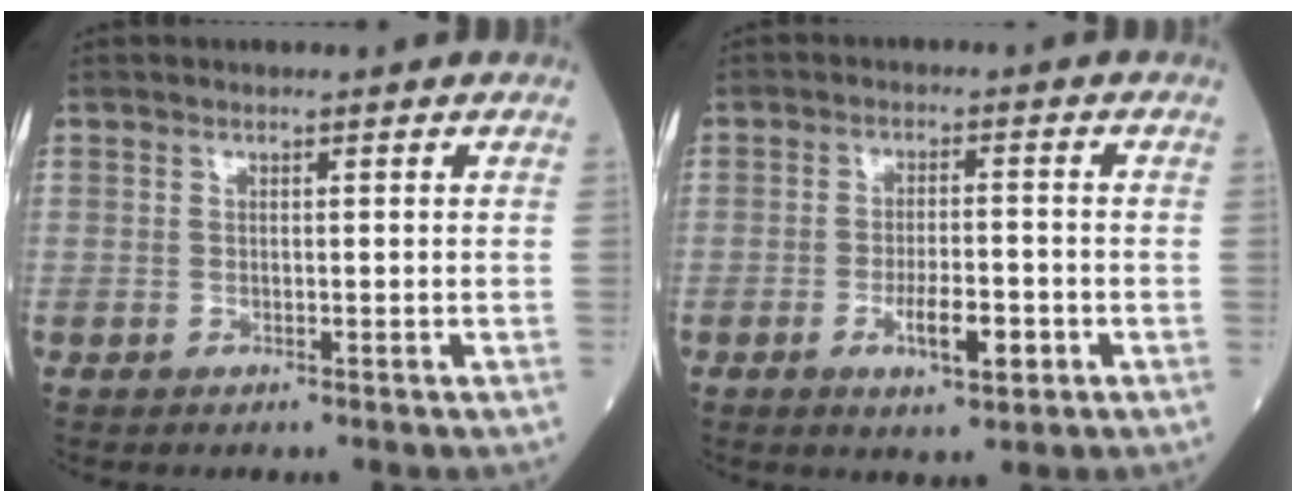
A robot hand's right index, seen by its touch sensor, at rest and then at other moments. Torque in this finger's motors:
{"motor_torque": [0.87, -0.46, 0.43, 0.12]}